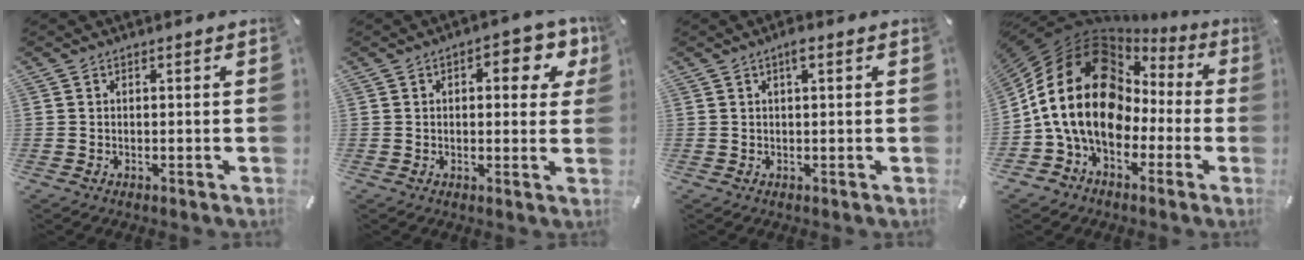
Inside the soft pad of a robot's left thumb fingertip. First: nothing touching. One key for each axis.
{"total": 7.7, "fx": 2.4, "fy": 4.0, "fz": 6.1, "tx": -0.074, "ty": -0.006, "tz": 0.033}
{"total": 2.2, "fx": 0.9, "fy": 0.5, "fz": 1.9, "tx": -0.040, "ty": 0.004, "tz": 0.014}
{"total": 21.2, "fx": 1.3, "fy": 16.8, "fz": 12.9, "tx": -0.271, "ty": -0.017, "tz": 0.018}